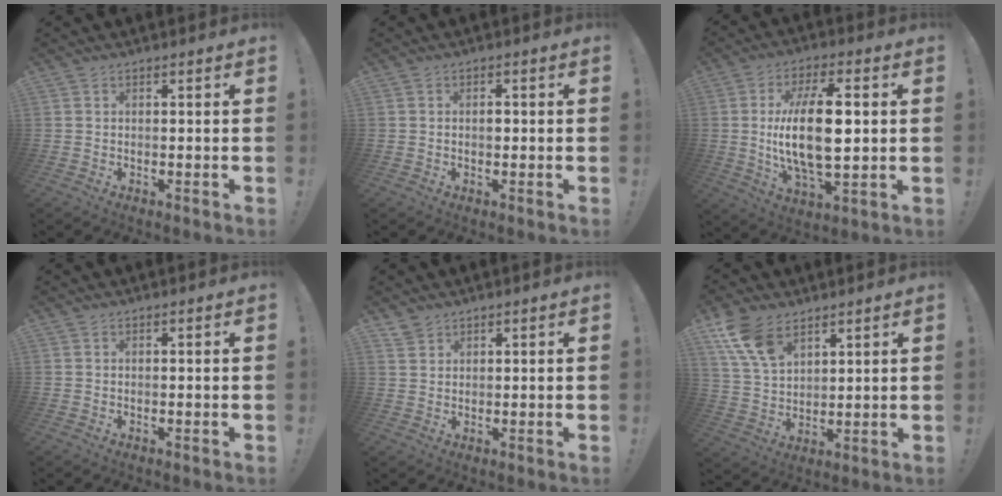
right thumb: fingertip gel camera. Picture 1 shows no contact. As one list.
[{"total": 1.3, "force": [-0.2, 0.8, 1.0], "torque": [-0.013, 0.002, -0.006]}, {"total": 18.2, "force": [1.1, 7.2, 16.7], "torque": [-0.319, -0.010, 0.006]}, {"total": 0.0}, {"total": 1.5, "force": [1.3, 0.6, 0.2], "torque": [0.004, -0.007, 0.024]}, {"total": 11.5, "force": [7.3, 6.2, 6.4], "torque": [-0.129, -0.031, 0.143]}]